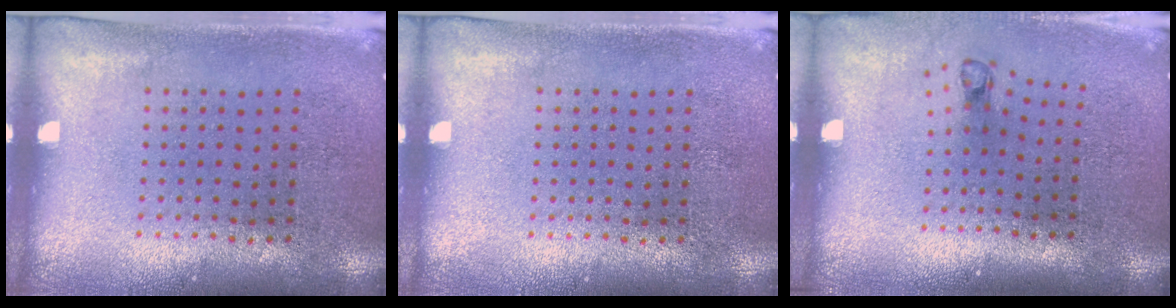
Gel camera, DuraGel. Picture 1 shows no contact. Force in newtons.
{"total": 0.0}
{"total": 0.7, "press": 0.3, "slide": 0.6}